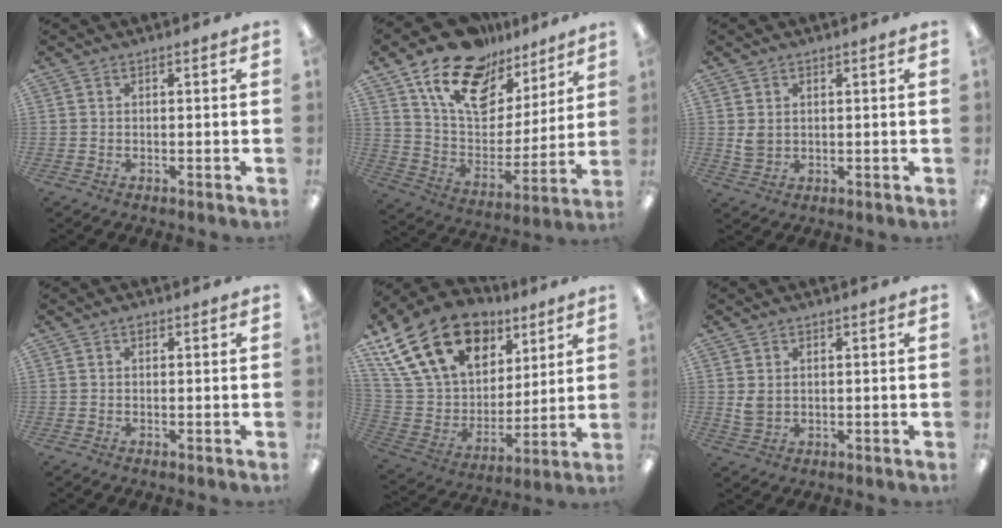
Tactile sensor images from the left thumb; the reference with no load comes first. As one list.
[{"total": 19.2, "force": [13.2, 10.7, 8.9], "torque": [-0.165, -0.074, 0.237]}, {"total": 3.1, "force": [1.1, 2.4, 1.6], "torque": [-0.025, 0.000, 0.020]}, {"total": 0.8, "force": [0.4, 0.6, 0.5], "torque": [-0.010, 0.004, 0.006]}, {"total": 24.4, "force": [13.6, 15.6, 13.0], "torque": [-0.253, -0.057, 0.253]}, {"total": 3.2, "force": [1.0, 2.4, 1.9], "torque": [-0.031, 0.000, 0.018]}]